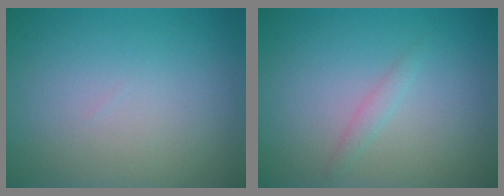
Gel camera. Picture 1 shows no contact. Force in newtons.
{"total": 1.0, "press": 0.9, "slide": 0.2}